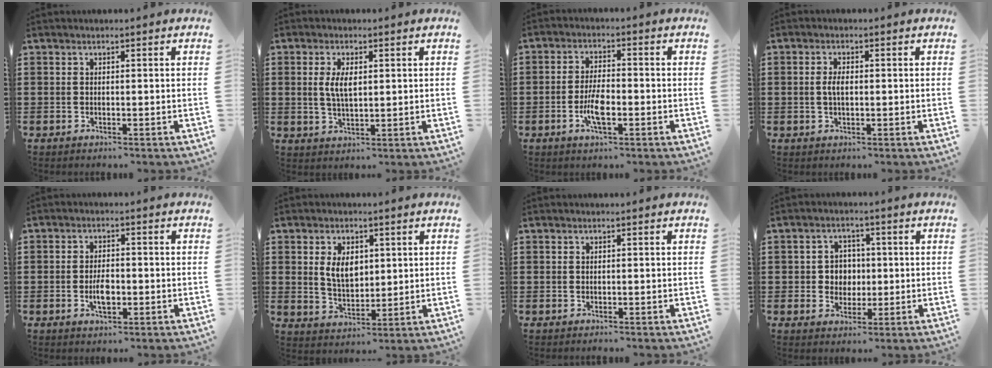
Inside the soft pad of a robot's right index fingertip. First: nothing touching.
{"total": 4.4, "force": [0.7, 1.9, 3.9], "torque": [-0.080, 0.008, 0.011]}
{"total": 5.4, "force": [-1.8, 1.7, 4.8], "torque": [-0.101, -0.001, -0.037]}
{"total": 2.6, "force": [0.0, 1.1, 2.3], "torque": [-0.054, -0.001, -0.004]}
{"total": 3.6, "force": [-1.0, 1.7, 3.0], "torque": [-0.062, 0.001, -0.019]}
{"total": 5.6, "force": [1.4, 3.5, 4.2], "torque": [-0.085, 0.009, 0.022]}
{"total": 0.0}
{"total": 3.9, "force": [0.0, 3.7, 1.1], "torque": [-0.030, 0.009, -0.006]}